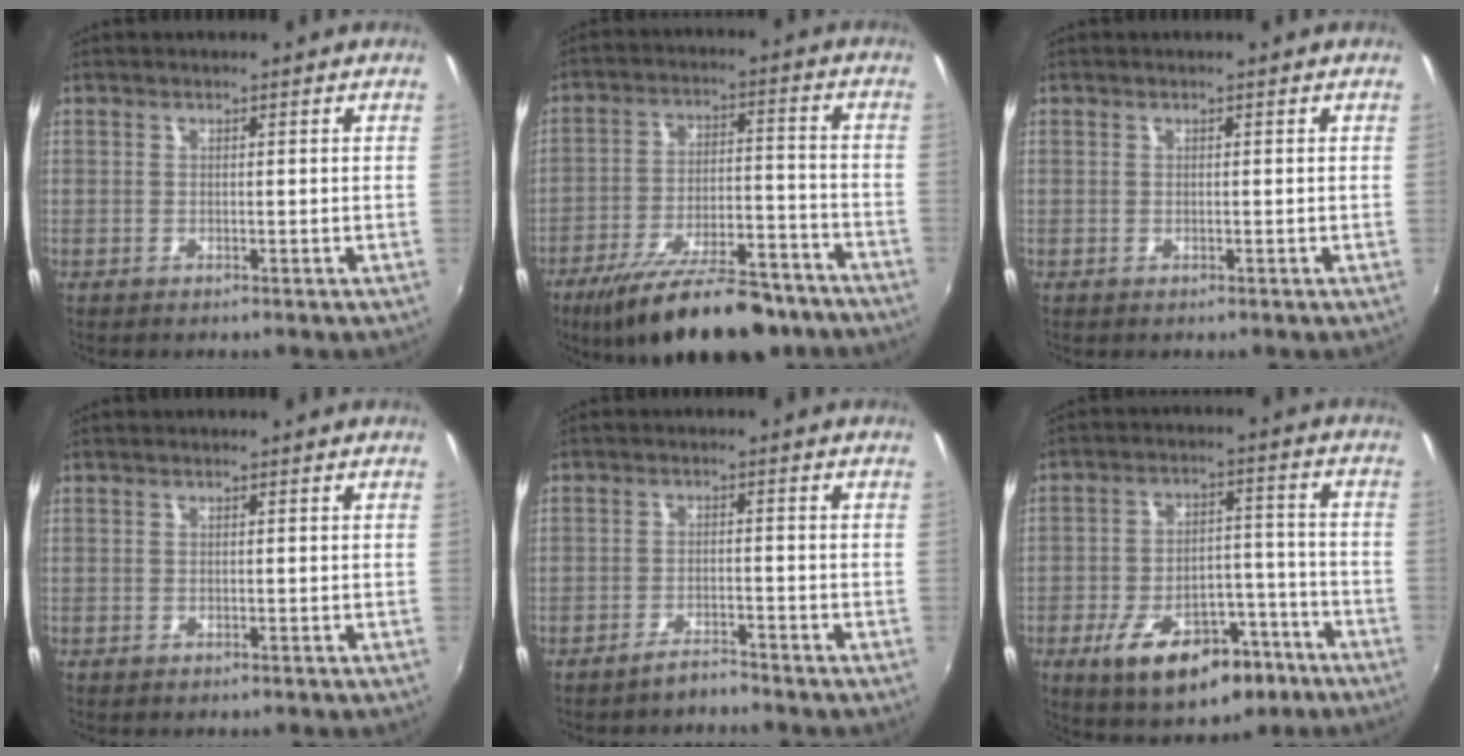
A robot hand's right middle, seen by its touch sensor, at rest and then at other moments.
{"total": 21.7, "force": [-16.9, 7.0, 11.7], "torque": [-0.205, -0.018, -0.243]}
{"total": 0.0}
{"total": 0.0}
{"total": 2.6, "force": [-2.6, 0.2, 0.5], "torque": [-0.018, 0.001, -0.041]}
{"total": 16.2, "force": [-9.3, 8.2, 10.4], "torque": [-0.190, 0.012, -0.128]}